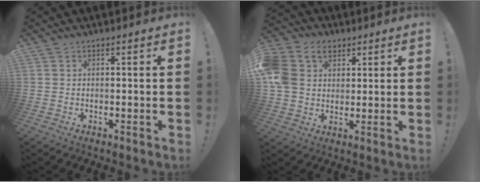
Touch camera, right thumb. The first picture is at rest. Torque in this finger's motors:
{"motor_torque": [2.44, 2.56, 0.78, 0.59, 0.60]}